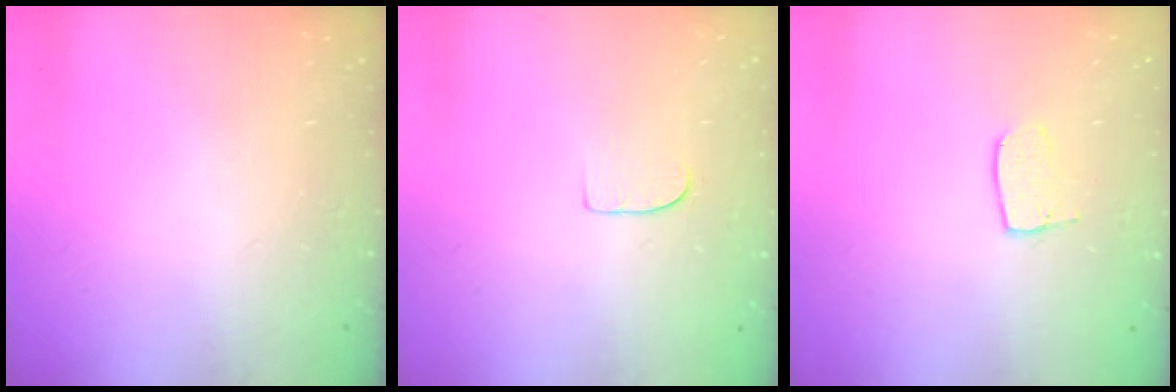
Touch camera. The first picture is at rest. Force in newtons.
{"total": 4.9, "press": 4.9, "slide": 0.3}
{"total": 5.5, "press": 5.5, "slide": 0.4}